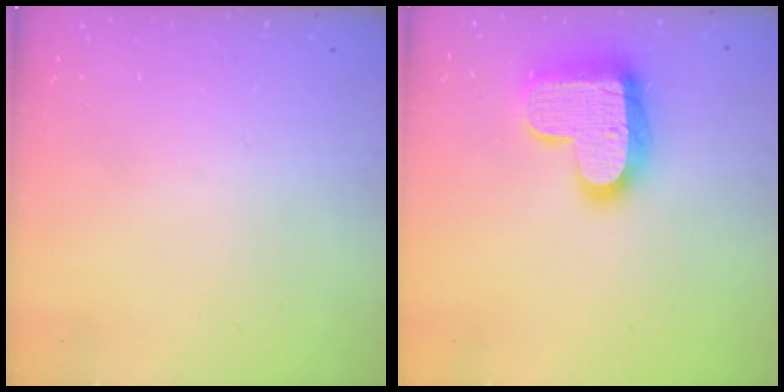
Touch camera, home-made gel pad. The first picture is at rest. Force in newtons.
{"total": 17.7, "press": 17.7, "slide": 1.2}